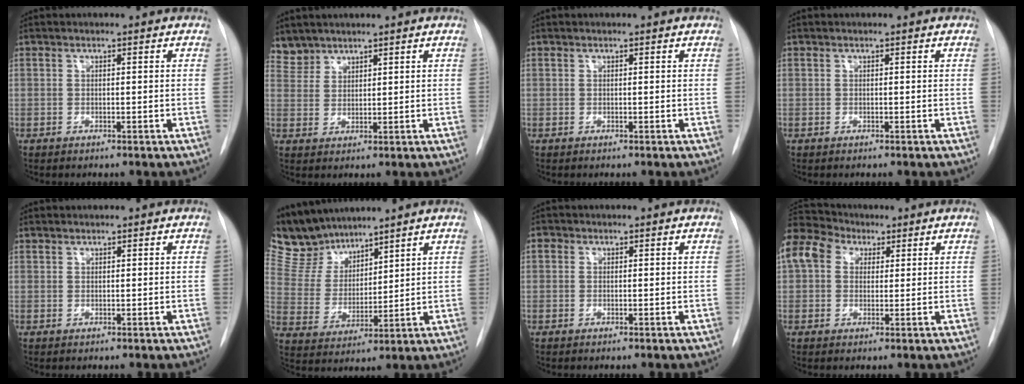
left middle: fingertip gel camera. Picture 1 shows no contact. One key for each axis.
{"total": 3.4, "fx": 3.1, "fy": 1.3, "fz": -0.5, "tx": 0.015, "ty": 0.009, "tz": 0.066}
{"total": 0.0}
{"total": 0.0}
{"total": 0.7, "fx": 0.7, "fy": 0.2, "fz": -0.1, "tx": 0.001, "ty": -0.001, "tz": 0.012}
{"total": 9.4, "fx": 8.8, "fy": 3.1, "fz": 1.7, "tx": -0.048, "ty": 0.012, "tz": 0.186}
{"total": 0.8, "fx": 0.3, "fy": 0.7, "fz": 0.1, "tx": 0.006, "ty": 0.003, "tz": 0.001}
{"total": 14.7, "fx": 7.1, "fy": 10.8, "fz": 7.1, "tx": -0.198, "ty": 0.078, "tz": 0.134}